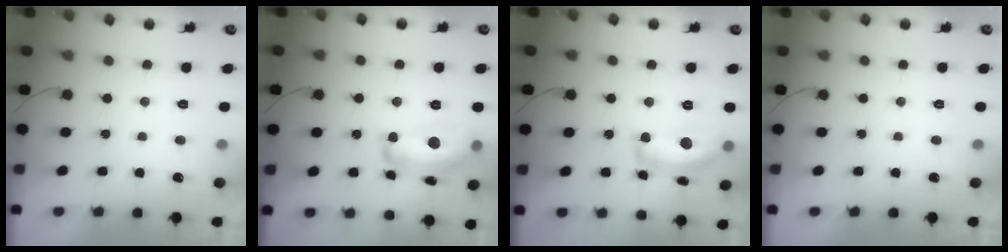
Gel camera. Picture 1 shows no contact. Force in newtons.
{"total": 15.3, "press": 15.3, "slide": 0.8}
{"total": 14.5, "press": 14.4, "slide": 1.1}
{"total": 0.0}